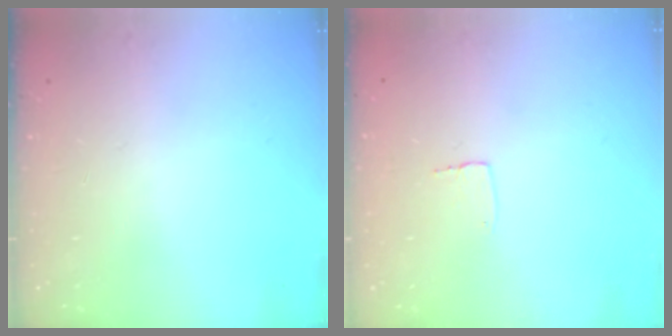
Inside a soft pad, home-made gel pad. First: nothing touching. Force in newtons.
{"total": 2.7, "press": 2.7, "slide": 0.1}